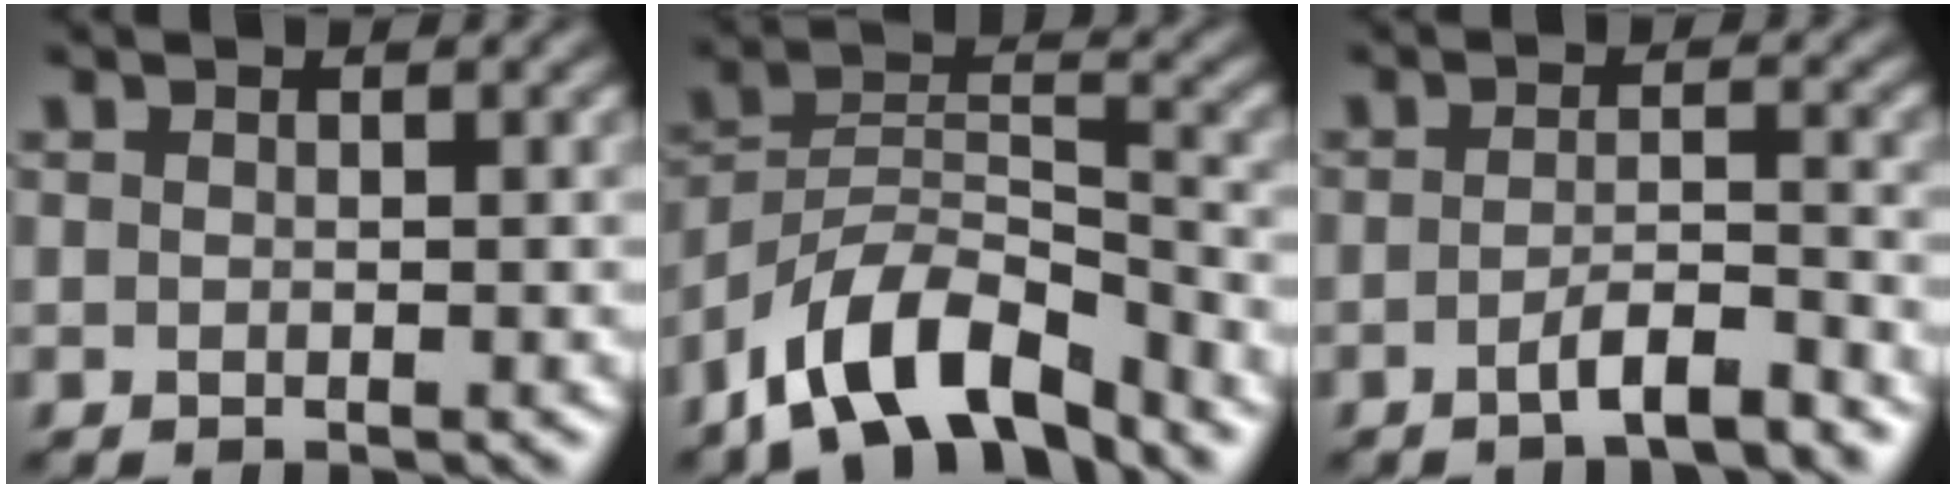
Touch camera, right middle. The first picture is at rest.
{"total": 9.0, "force": [-6.4, 3.5, 5.2], "torque": [-0.088, 0.005, -0.128]}
{"total": 3.0, "force": [-1.8, 0.6, 2.3], "torque": [-0.037, 0.009, -0.039]}